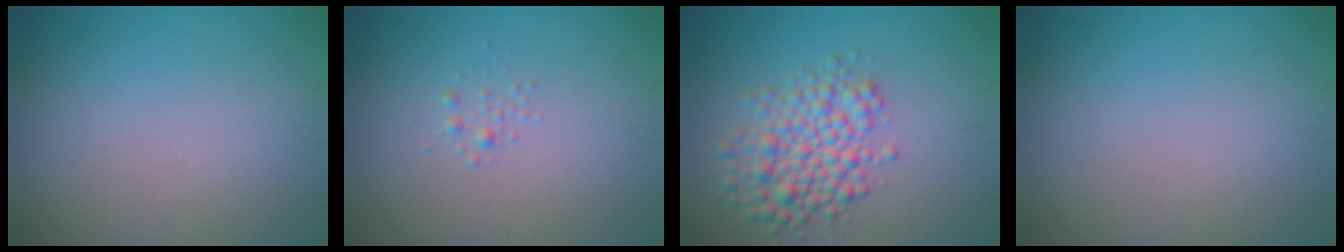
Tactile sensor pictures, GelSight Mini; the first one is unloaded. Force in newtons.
{"total": 0.6, "press": 0.6, "slide": 0.0}
{"total": 4.9, "press": 4.9, "slide": 0.1}
{"total": 0.0}